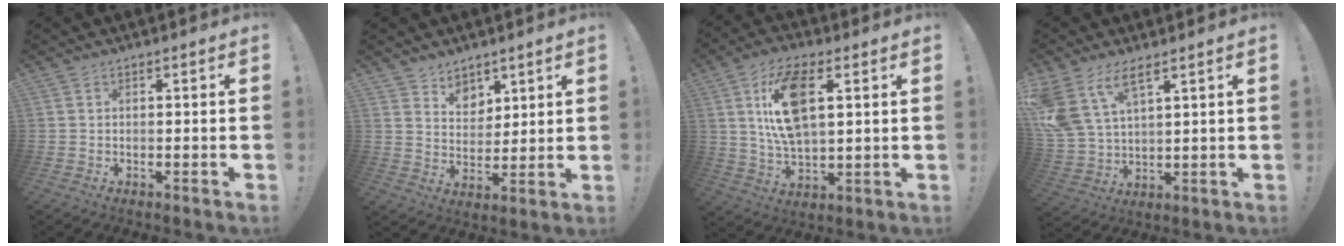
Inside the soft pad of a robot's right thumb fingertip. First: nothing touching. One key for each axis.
{"total": 7.1, "fx": 5.4, "fy": 4.6, "fz": 0.5, "tx": -0.007, "ty": -0.048, "tz": 0.105}
{"total": 15.5, "fx": 4.6, "fy": 7.9, "fz": 12.5, "tx": -0.237, "ty": 0.001, "tz": 0.081}
{"total": 11.3, "fx": 7.3, "fy": 5.1, "fz": 6.9, "tx": -0.156, "ty": -0.033, "tz": 0.141}